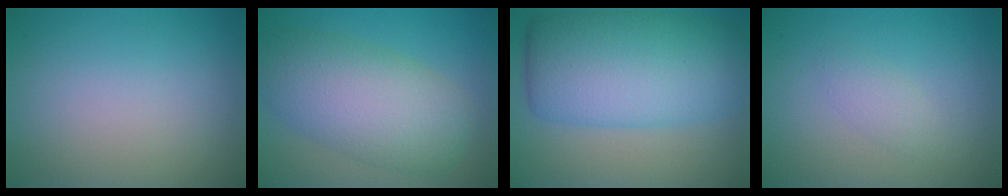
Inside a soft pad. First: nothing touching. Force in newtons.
{"total": 8.2, "press": 8.2, "slide": 0.3}
{"total": 10.5, "press": 10.5, "slide": 0.1}
{"total": 1.4, "press": 1.4, "slide": 0.1}